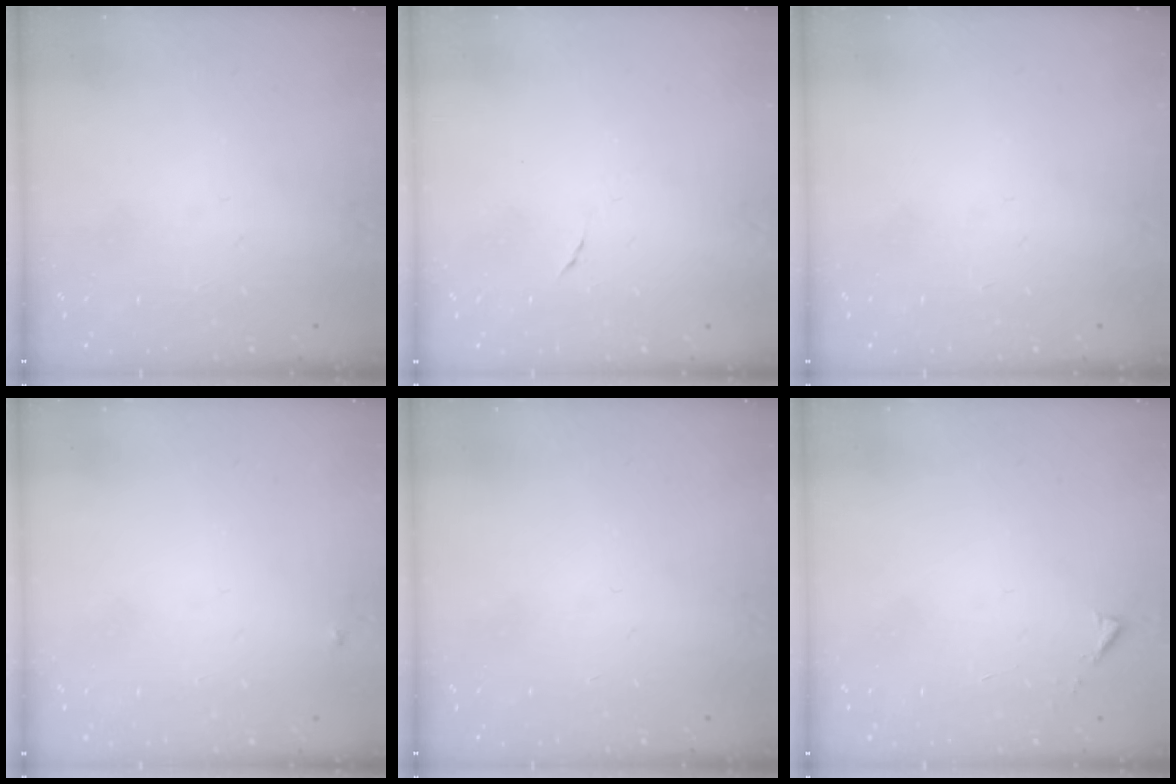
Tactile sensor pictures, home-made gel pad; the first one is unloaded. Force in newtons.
{"total": 3.9, "press": 3.5, "slide": 1.6}
{"total": 0.0}
{"total": 3.5, "press": 3.4, "slide": 0.5}
{"total": 0.0}
{"total": 2.9, "press": 2.9, "slide": 0.4}